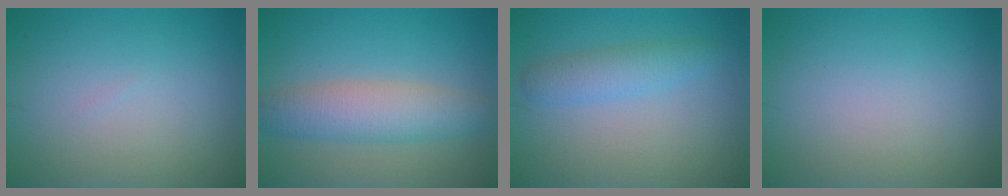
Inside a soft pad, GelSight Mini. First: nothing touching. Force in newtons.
{"total": 5.1, "press": 5.1, "slide": 0.0}
{"total": 2.5, "press": 2.5, "slide": 0.0}
{"total": 0.0}